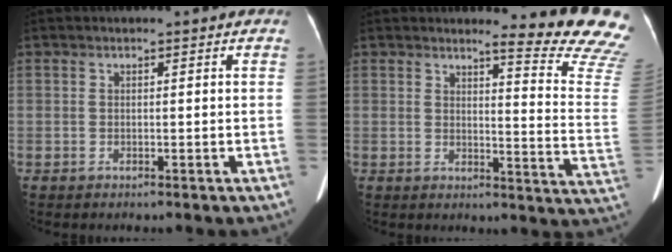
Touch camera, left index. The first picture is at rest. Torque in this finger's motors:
{"motor_torque": [1.44, -0.70, 0.10, 0.00]}